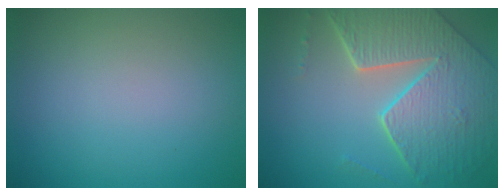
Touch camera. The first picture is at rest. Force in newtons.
{"total": 8.2, "press": 5.8, "slide": 5.8}